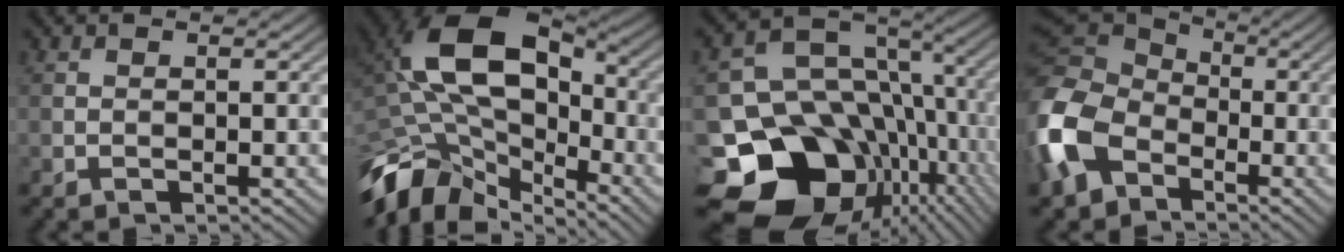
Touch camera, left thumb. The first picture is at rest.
{"total": 14.6, "force": [-3.4, 9.2, 10.8], "torque": [-0.218, 0.005, -0.080]}
{"total": 19.1, "force": [-6.9, 15.1, 9.3], "torque": [-0.191, -0.026, -0.096]}
{"total": 12.8, "force": [-4.2, 9.2, 7.8], "torque": [-0.231, -0.020, -0.102]}